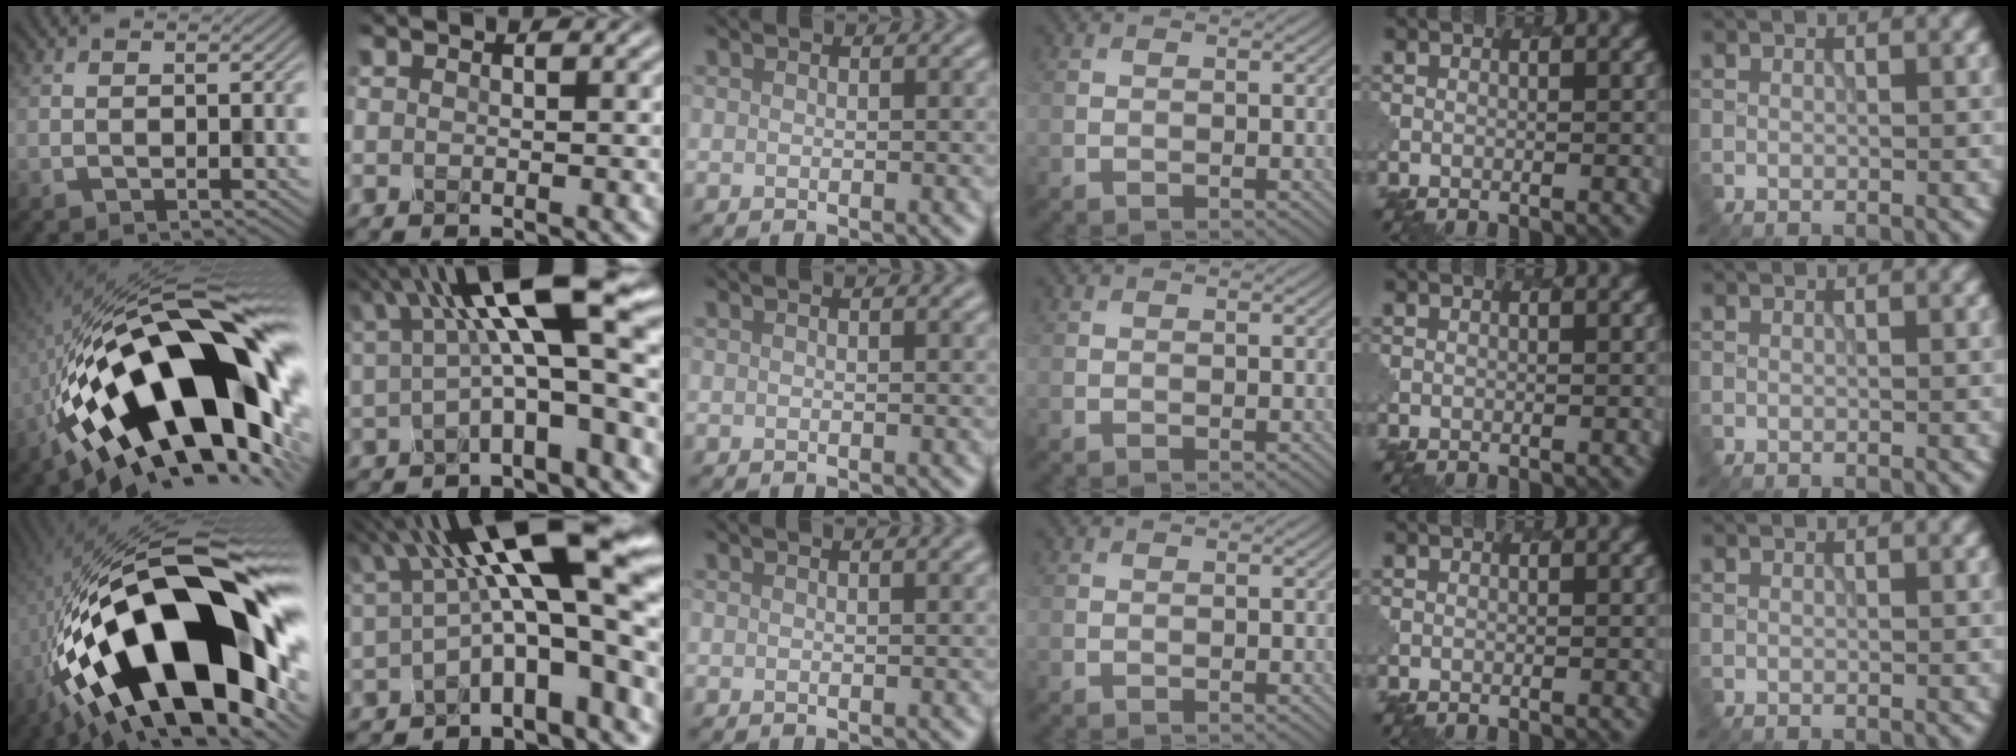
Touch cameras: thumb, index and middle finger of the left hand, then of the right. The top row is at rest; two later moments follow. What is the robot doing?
{"motion": "dispense", "object": "syringe"}